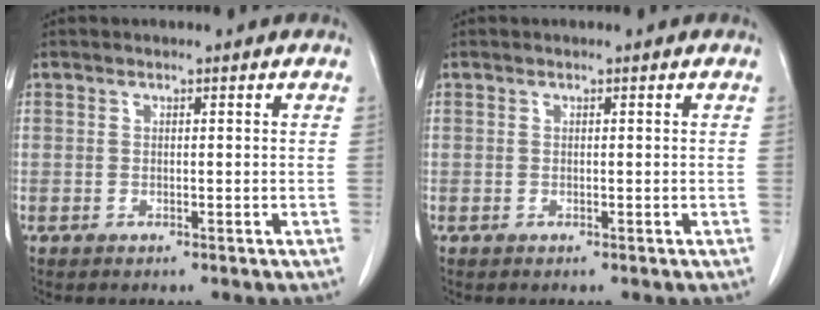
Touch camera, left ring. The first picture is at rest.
{"total": 0.0}